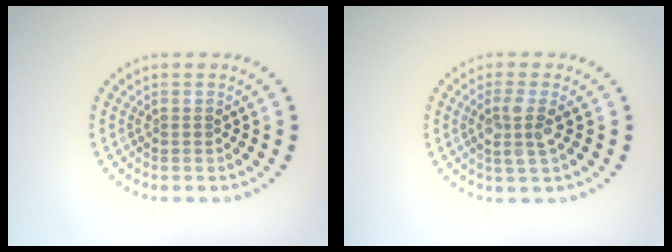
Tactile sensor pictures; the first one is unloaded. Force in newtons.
{"total": 2.5, "press": 2.2, "slide": 1.2}